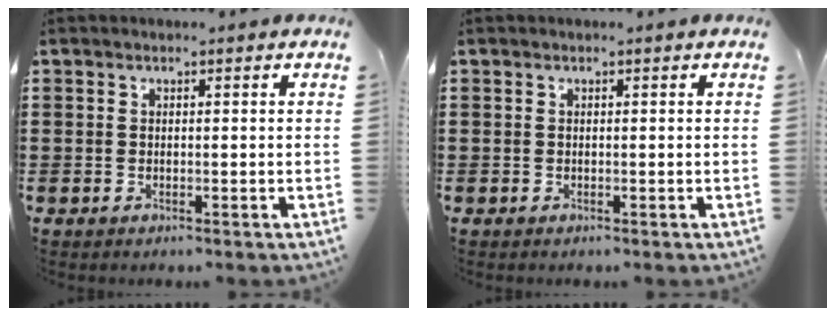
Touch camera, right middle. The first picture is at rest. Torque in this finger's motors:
{"motor_torque": [1.10, -1.04, 0.00, 0.01]}